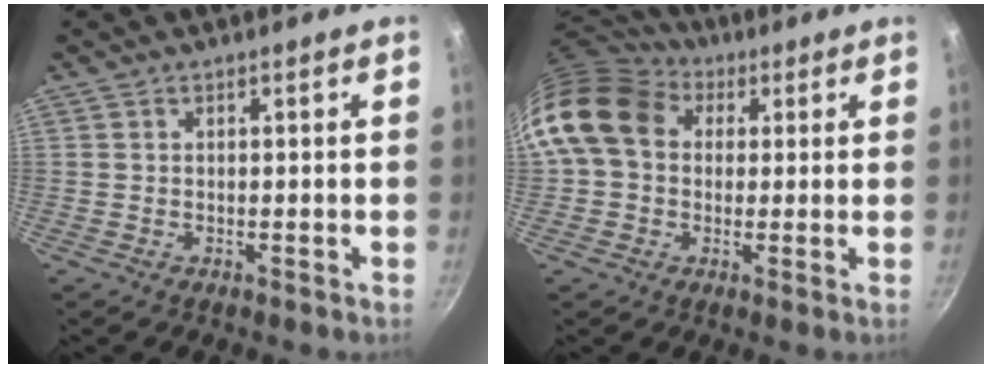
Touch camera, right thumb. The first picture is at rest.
{"total": 14.4, "force": [3.6, 11.3, 8.2], "torque": [-0.134, 0.023, 0.048]}